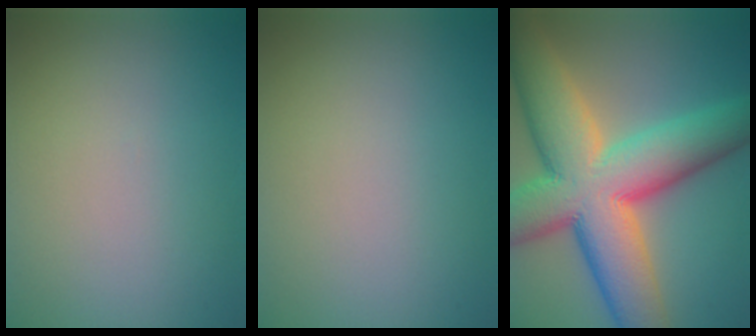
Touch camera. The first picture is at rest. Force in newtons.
{"total": 0.0}
{"total": 15.2, "press": 15.2, "slide": 0.8}